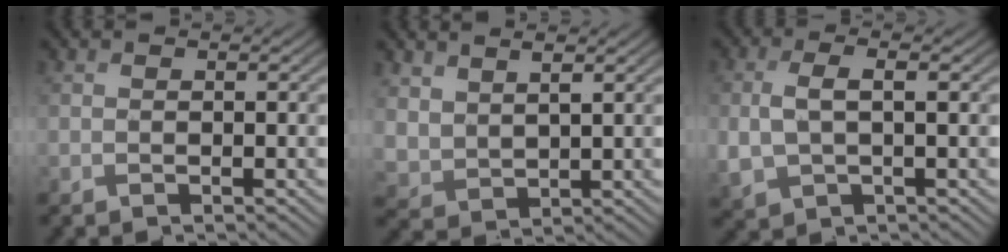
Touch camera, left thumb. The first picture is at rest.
{"total": 4.2, "force": [2.7, 2.3, 2.2], "torque": [-0.058, -0.008, 0.061]}
{"total": 4.8, "force": [0.1, 2.7, 4.0], "torque": [-0.099, -0.003, 0.006]}